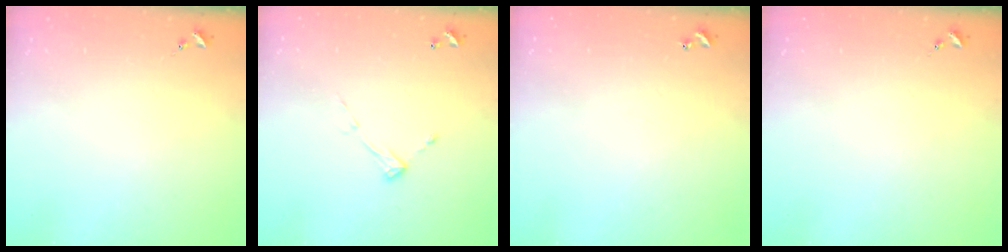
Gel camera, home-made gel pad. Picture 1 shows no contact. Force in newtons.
{"total": 6.3, "press": 6.3, "slide": 0.3}
{"total": 0.9, "press": 0.9, "slide": 0.2}
{"total": 0.0}